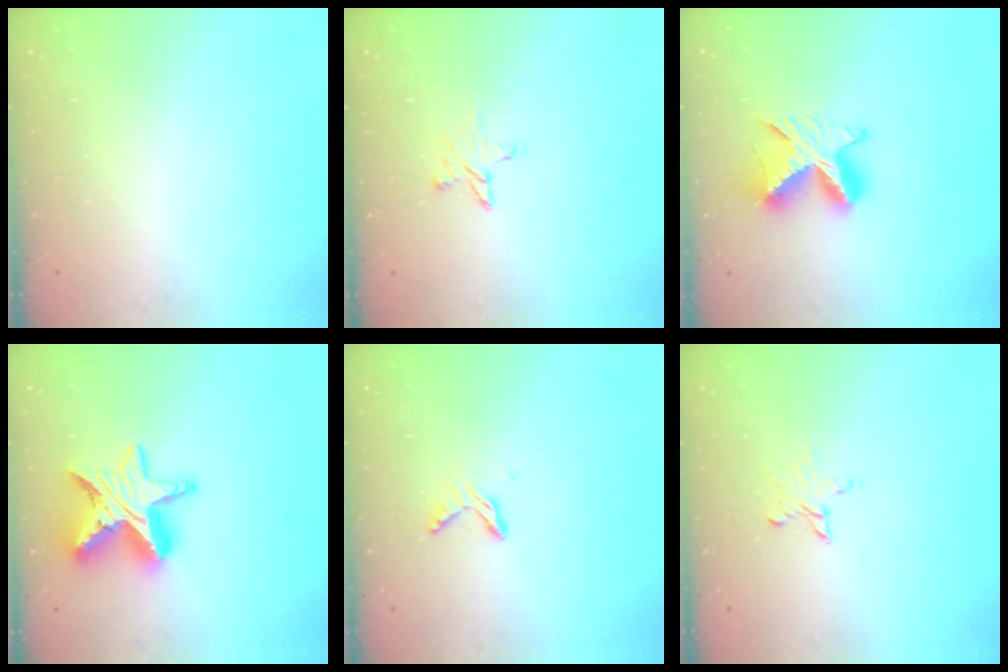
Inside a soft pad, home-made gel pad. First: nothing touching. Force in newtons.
{"total": 5.8, "press": 5.8, "slide": 0.5}
{"total": 9.8, "press": 9.8, "slide": 0.6}
{"total": 14.4, "press": 14.3, "slide": 1.1}
{"total": 5.9, "press": 5.9, "slide": 0.6}
{"total": 4.9, "press": 4.9, "slide": 0.5}